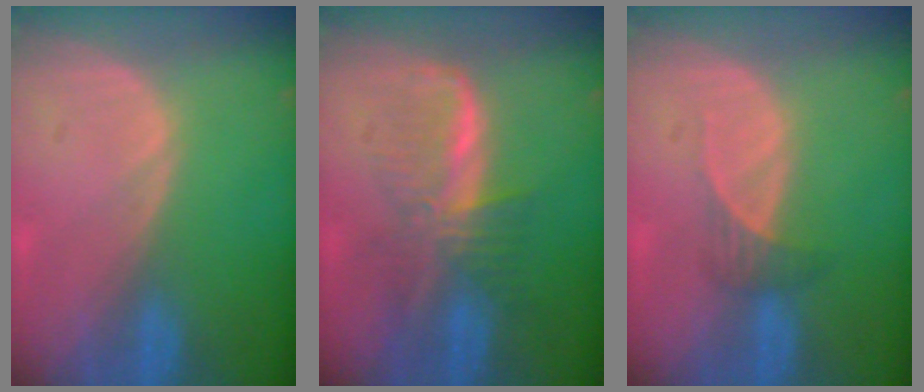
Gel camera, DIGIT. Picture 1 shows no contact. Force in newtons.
{"total": 6.6, "press": 6.3, "slide": 2.1}
{"total": 2.1, "press": 1.9, "slide": 0.9}